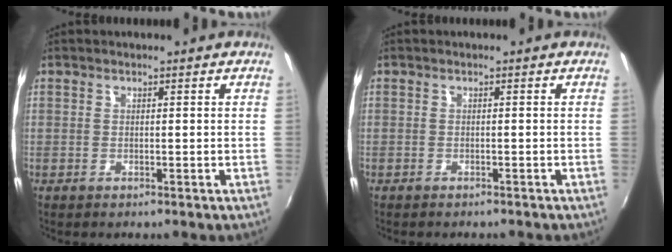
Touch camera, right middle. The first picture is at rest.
{"total": 1.5, "force": [-1.4, 0.3, 0.5], "torque": [-0.014, -0.006, -0.019]}